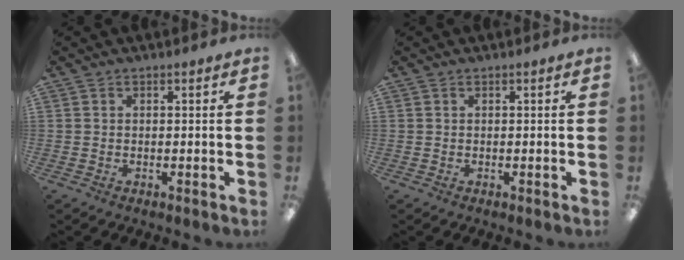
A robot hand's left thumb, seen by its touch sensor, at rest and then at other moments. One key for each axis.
{"total": 0.0}